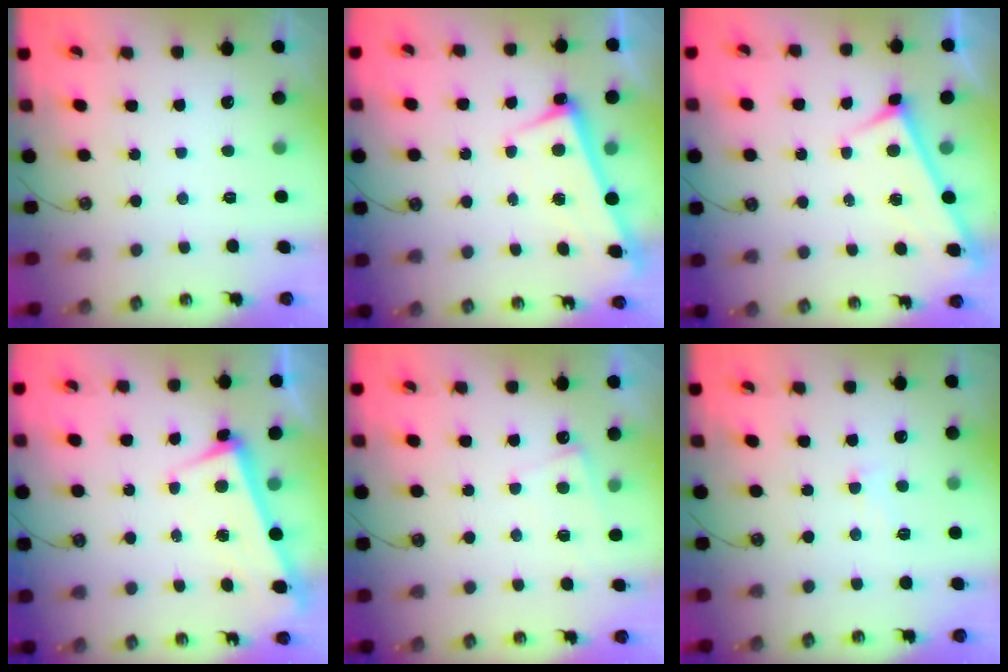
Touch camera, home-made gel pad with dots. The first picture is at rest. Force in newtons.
{"total": 2.8, "press": 2.7, "slide": 0.4}
{"total": 3.3, "press": 3.3, "slide": 0.3}
{"total": 3.4, "press": 3.2, "slide": 1.0}
{"total": 4.7, "press": 4.7, "slide": 0.2}
{"total": 0.9, "press": 0.3, "slide": 0.9}